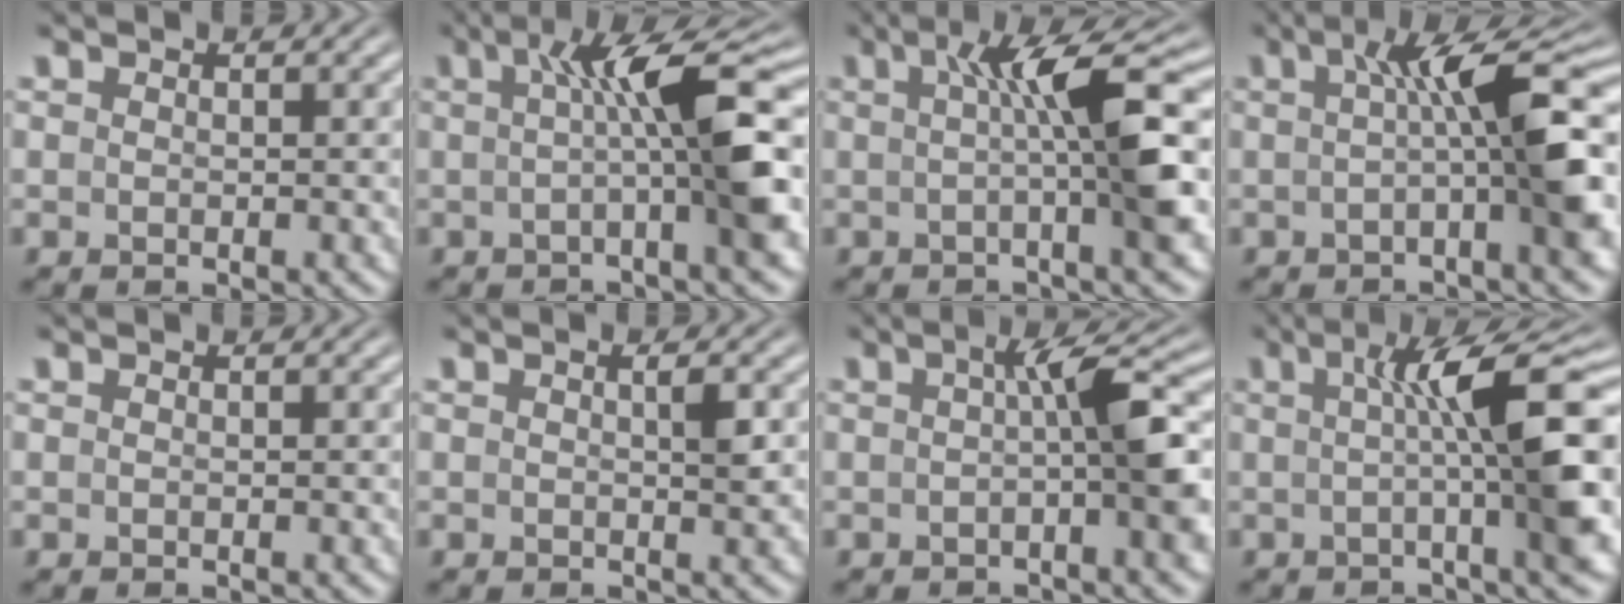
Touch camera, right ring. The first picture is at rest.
{"total": 7.8, "force": [0.0, 1.0, 7.7], "torque": [-0.126, 0.013, 0.000]}
{"total": 7.1, "force": [0.1, 0.6, 7.1], "torque": [-0.118, 0.012, 0.004]}
{"total": 7.6, "force": [-0.3, 1.1, 7.5], "torque": [-0.116, 0.009, -0.003]}
{"total": 0.0}
{"total": 1.2, "force": [0.1, -0.1, 1.2], "torque": [-0.018, -0.001, 0.001]}
{"total": 4.8, "force": [-0.4, 0.2, 4.8], "torque": [-0.072, 0.009, -0.005]}
{"total": 8.7, "force": [-0.2, 1.3, 8.6], "torque": [-0.130, 0.010, 0.001]}